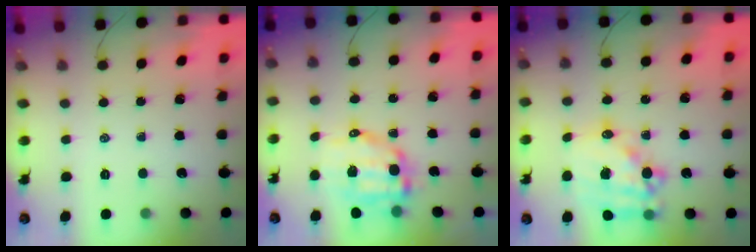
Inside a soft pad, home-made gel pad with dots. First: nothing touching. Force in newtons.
{"total": 9.9, "press": 9.7, "slide": 2.0}
{"total": 16.4, "press": 16.1, "slide": 3.3}